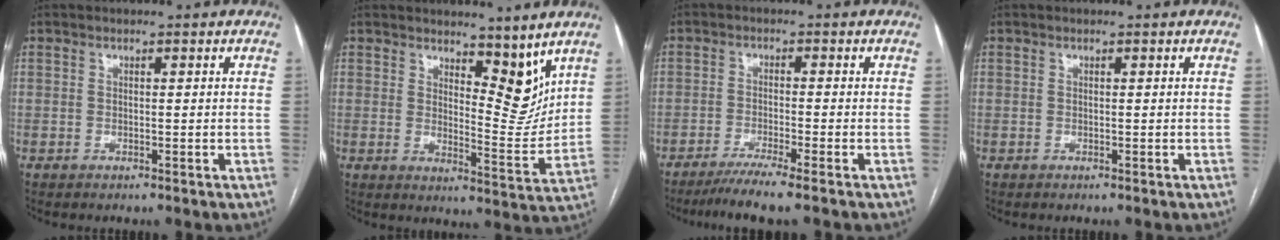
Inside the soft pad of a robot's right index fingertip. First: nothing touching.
{"total": 7.5, "force": [5.4, 2.5, 4.6], "torque": [-0.061, -0.017, 0.087]}
{"total": 5.8, "force": [-4.5, -1.1, 3.4], "torque": [-0.056, -0.019, -0.083]}
{"total": 0.0}